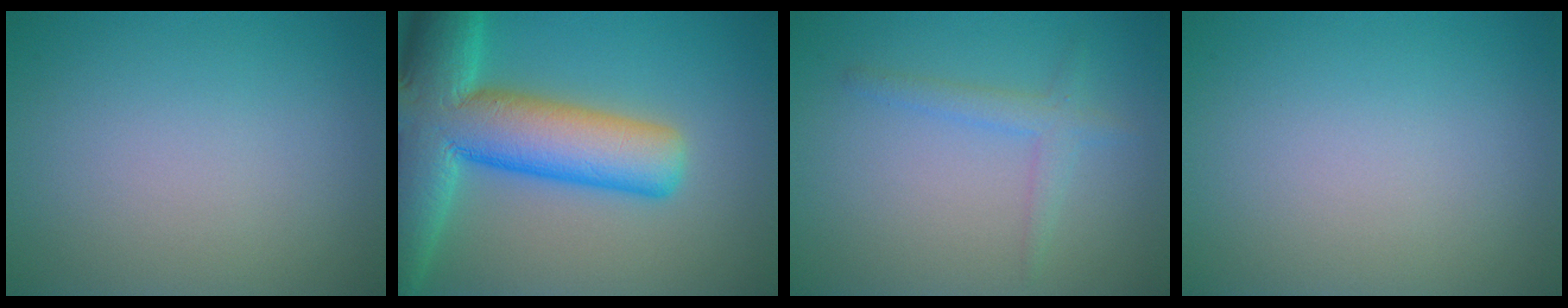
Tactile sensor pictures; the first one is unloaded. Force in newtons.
{"total": 13.4, "press": 13.4, "slide": 0.7}
{"total": 2.0, "press": 2.0, "slide": 0.1}
{"total": 0.0}